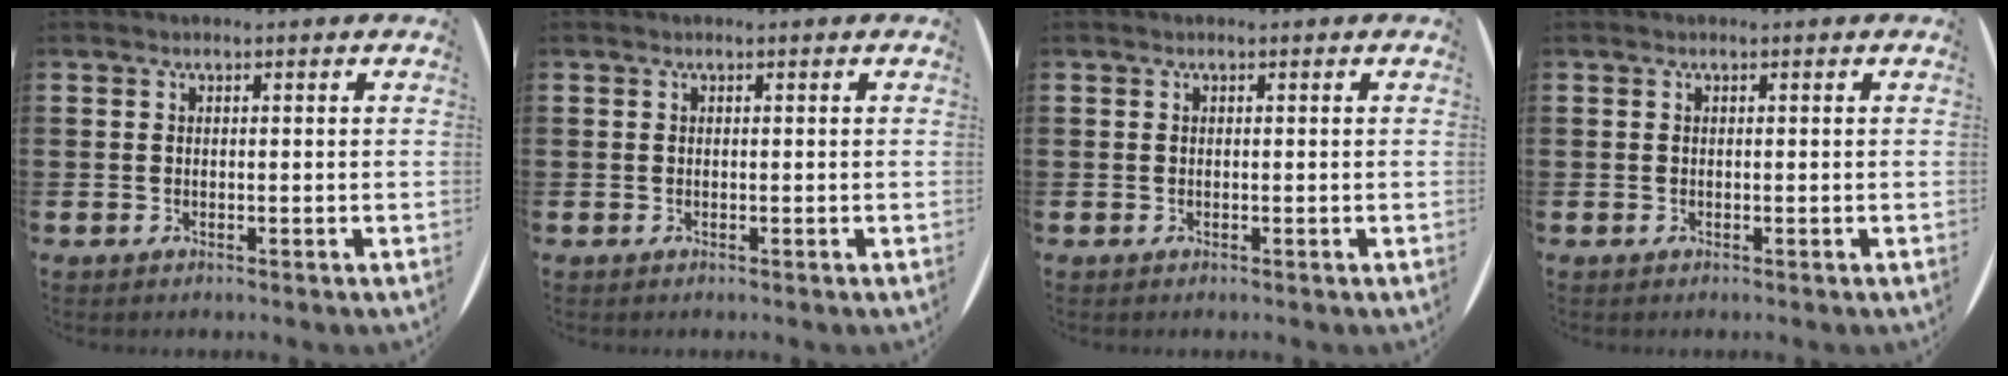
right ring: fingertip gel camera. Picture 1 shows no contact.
{"total": 0.0}
{"total": 0.0}
{"total": 0.0}